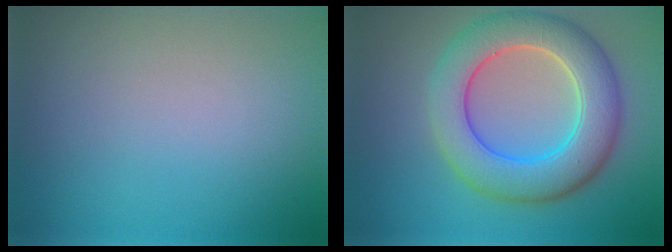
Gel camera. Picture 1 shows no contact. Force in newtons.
{"total": 8.0, "press": 8.0, "slide": 0.5}